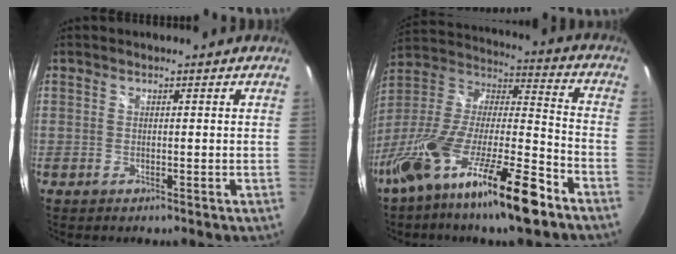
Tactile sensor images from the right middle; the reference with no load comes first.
{"total": 23.7, "force": [-14.5, 4.2, 18.3], "torque": [-0.326, -0.035, -0.261]}